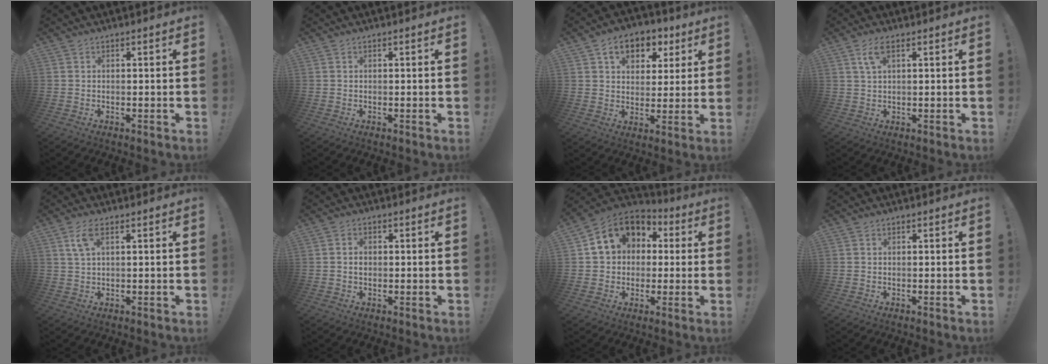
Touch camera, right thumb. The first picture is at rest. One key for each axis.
{"total": 0.0}
{"total": 10.5, "fx": 5.2, "fy": 7.4, "fz": 5.5, "tx": -0.078, "ty": -0.021, "tz": 0.097}
{"total": 4.4, "fx": 2.0, "fy": 1.8, "fz": 3.5, "tx": -0.067, "ty": 0.002, "tz": 0.035}
{"total": 4.8, "fx": 2.1, "fy": 1.9, "fz": 3.9, "tx": -0.073, "ty": 0.004, "tz": 0.037}
{"total": 1.9, "fx": -0.2, "fy": 1.6, "fz": 1.1, "tx": -0.021, "ty": 0.006, "tz": -0.004}
{"total": 12.4, "fx": 3.5, "fy": 10.5, "fz": 5.7, "tx": -0.079, "ty": -0.007, "tz": 0.068}
{"total": 0.0}